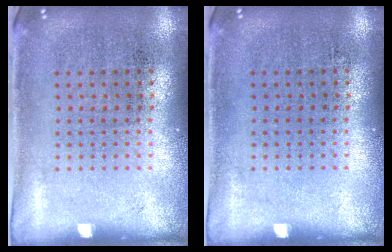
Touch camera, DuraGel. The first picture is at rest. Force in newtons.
{"total": 0.0}